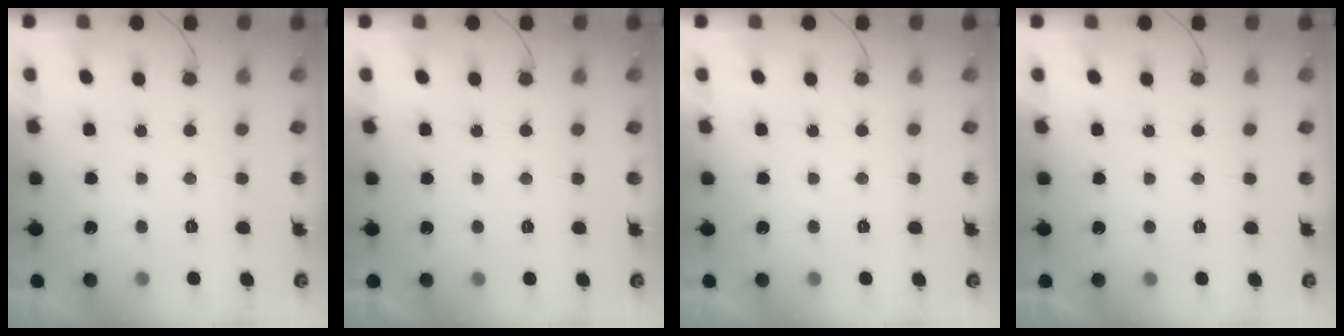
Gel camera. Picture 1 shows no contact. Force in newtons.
{"total": 1.9, "press": 1.9, "slide": 0.1}
{"total": 0.0}
{"total": 1.8, "press": 1.8, "slide": 0.0}